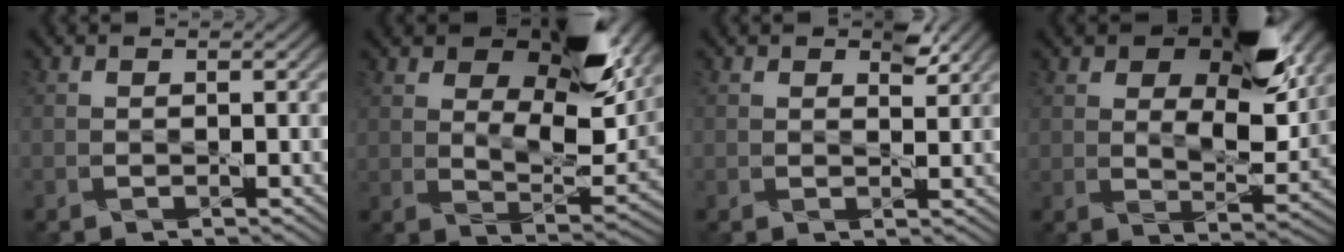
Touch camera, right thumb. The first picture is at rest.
{"total": 14.8, "force": [7.6, 6.7, 10.8], "torque": [-0.188, -0.002, 0.118]}
{"total": 2.3, "force": [1.7, 1.1, 1.2], "torque": [-0.017, -0.008, 0.028]}
{"total": 13.7, "force": [6.4, 6.9, 9.9], "torque": [-0.162, -0.003, 0.103]}